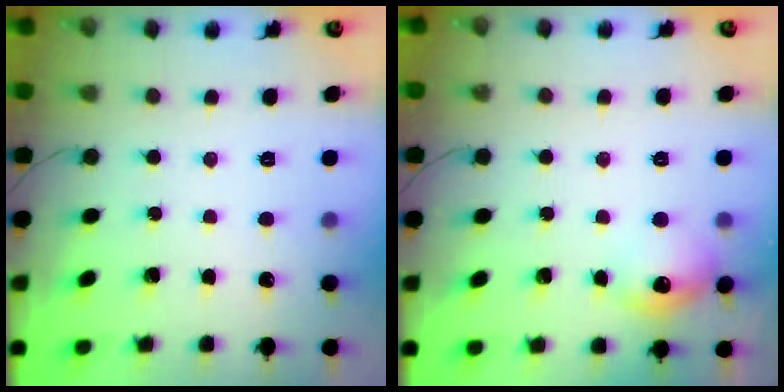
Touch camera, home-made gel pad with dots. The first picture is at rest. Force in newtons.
{"total": 10.5, "press": 10.5, "slide": 0.7}